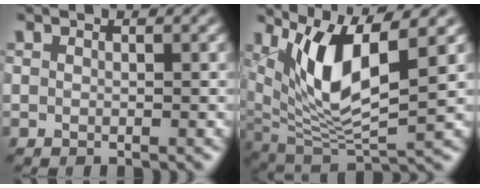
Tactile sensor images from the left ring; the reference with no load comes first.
{"total": 8.3, "force": [3.3, 2.7, 7.1], "torque": [-0.143, -0.015, 0.065]}